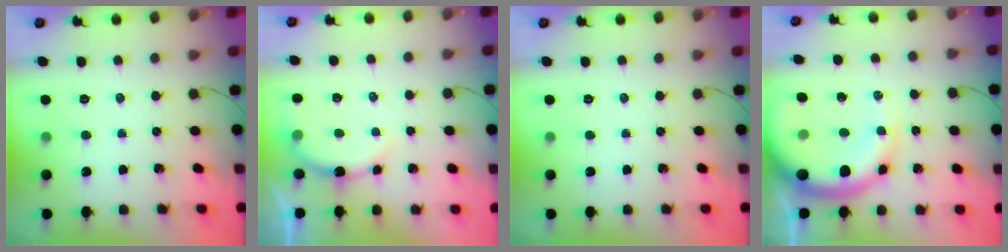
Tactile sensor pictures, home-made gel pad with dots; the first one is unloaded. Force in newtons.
{"total": 4.8, "press": 4.8, "slide": 0.8}
{"total": 0.0}
{"total": 15.2, "press": 14.8, "slide": 3.1}